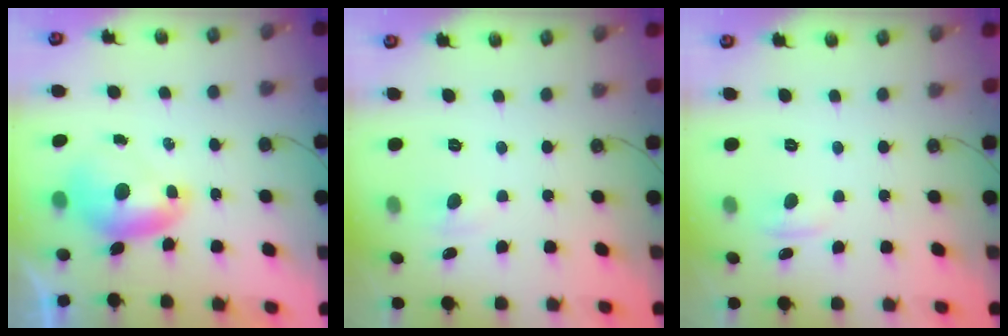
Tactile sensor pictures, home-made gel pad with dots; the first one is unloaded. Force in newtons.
{"total": 2.7, "press": 2.7, "slide": 0.3}
{"total": 1.9, "press": 1.8, "slide": 0.6}